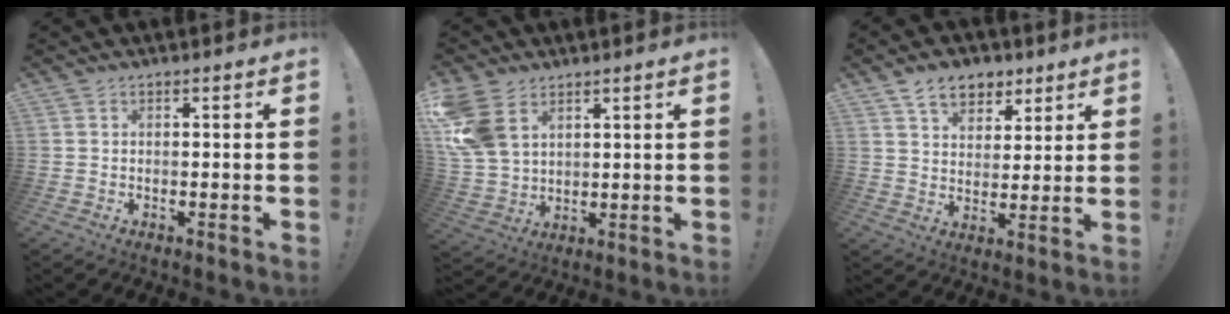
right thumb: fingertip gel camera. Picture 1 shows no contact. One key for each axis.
{"total": 12.3, "fx": 5.5, "fy": 8.6, "fz": 6.9, "tx": -0.148, "ty": -0.017, "tz": 0.115}
{"total": 9.9, "fx": 6.2, "fy": 6.6, "fz": 4.1, "tx": -0.060, "ty": -0.028, "tz": 0.118}